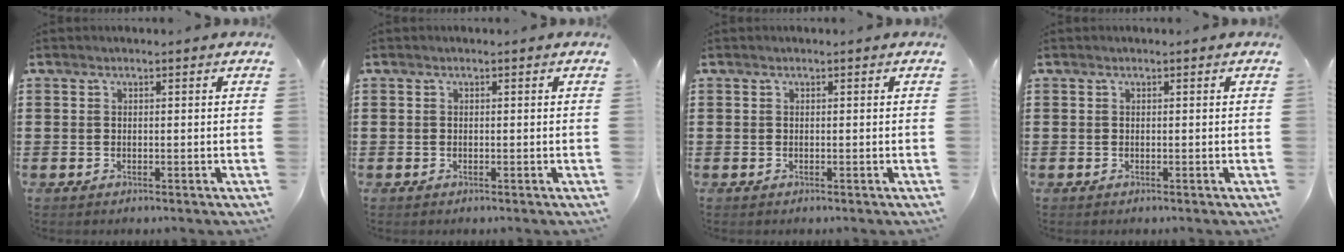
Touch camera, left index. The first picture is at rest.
{"total": 0.0}
{"total": 0.0}
{"total": 0.0}